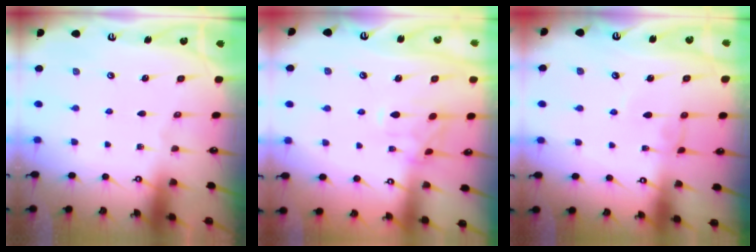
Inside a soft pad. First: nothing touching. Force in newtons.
{"total": 0.0}
{"total": 0.5, "press": 0.4, "slide": 0.4}